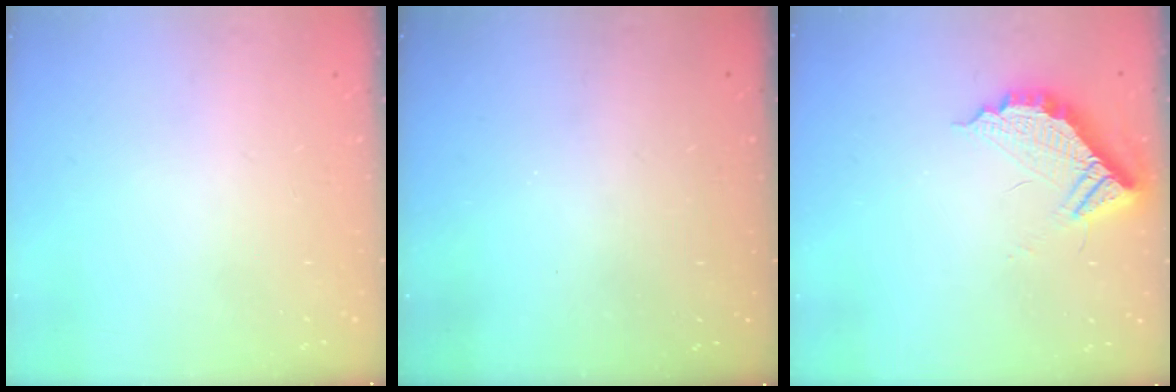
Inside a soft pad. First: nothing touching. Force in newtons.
{"total": 3.0, "press": 3.0, "slide": 0.1}
{"total": 11.1, "press": 11.1, "slide": 0.4}